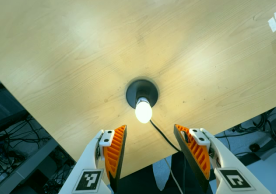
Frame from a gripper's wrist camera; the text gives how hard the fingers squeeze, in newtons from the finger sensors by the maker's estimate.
{"total": 0.0}